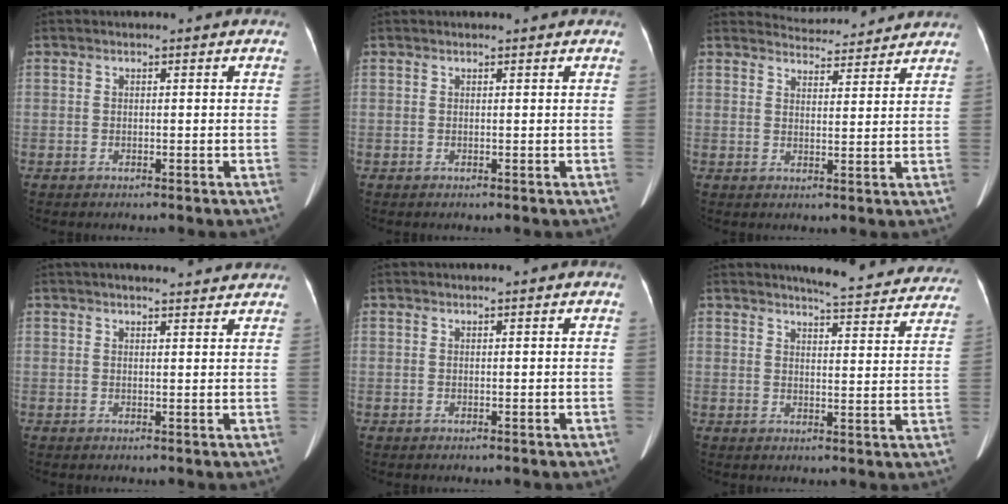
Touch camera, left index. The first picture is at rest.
{"total": 0.8, "force": [0.8, 0.0, 0.3], "torque": [-0.007, 0.009, 0.012]}
{"total": 7.6, "force": [7.5, 1.1, 0.4], "torque": [-0.006, 0.015, 0.092]}
{"total": 9.6, "force": [8.7, 1.4, 3.9], "torque": [-0.049, 0.022, 0.100]}
{"total": 0.7, "force": [0.6, -0.1, 0.4], "torque": [-0.006, 0.006, 0.010]}
{"total": 16.1, "force": [15.1, 2.4, 4.9], "torque": [-0.044, -0.038, 0.160]}